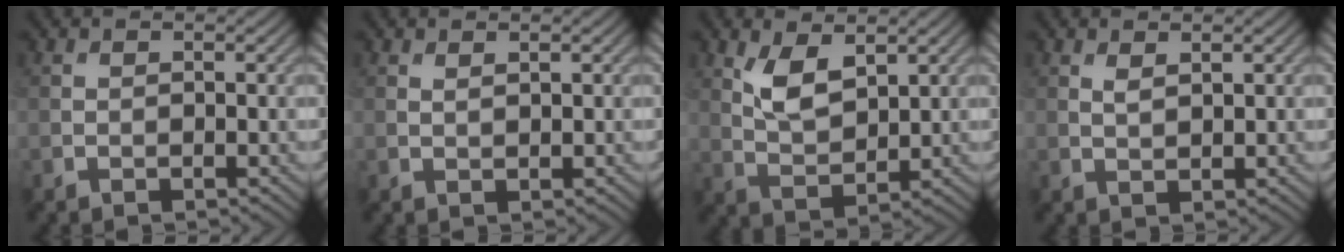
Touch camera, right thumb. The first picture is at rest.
{"total": 0.7, "force": [0.6, 0.1, 0.4], "torque": [-0.007, 0.000, 0.012]}
{"total": 5.5, "force": [2.7, 2.5, 4.1], "torque": [-0.093, -0.008, 0.054]}
{"total": 1.3, "force": [0.9, 0.4, 0.9], "torque": [-0.023, -0.002, 0.020]}